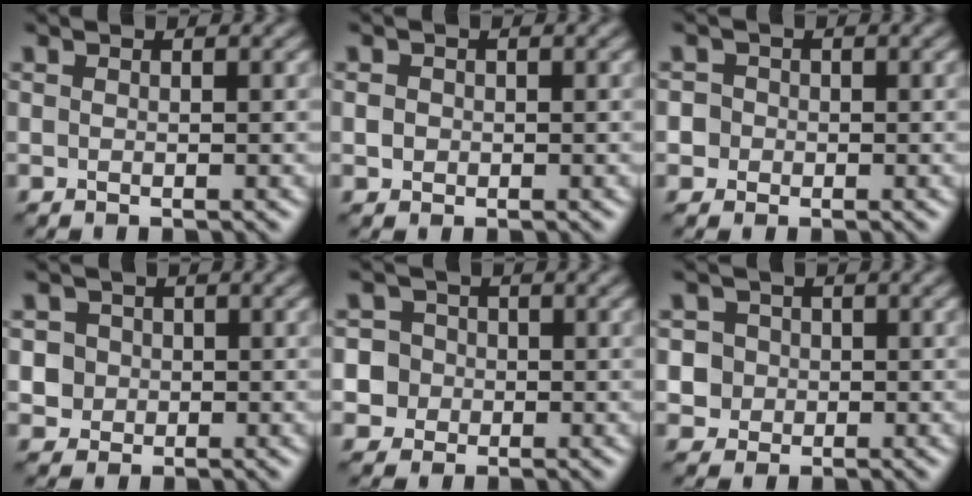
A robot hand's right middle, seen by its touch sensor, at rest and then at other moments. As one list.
[{"total": 1.0, "force": [-0.2, 0.9, 0.3], "torque": [-0.001, -0.004, -0.002]}, {"total": 2.8, "force": [0.1, 2.7, 0.8], "torque": [0.001, 0.017, -0.012]}, {"total": 3.3, "force": [0.6, 3.0, 1.1], "torque": [-0.012, 0.012, 0.008]}, {"total": 5.5, "force": [-0.4, 5.3, 1.5], "torque": [-0.020, 0.029, -0.025]}, {"total": 3.9, "force": [0.4, 3.7, 1.2], "torque": [-0.012, 0.023, 0.000]}]